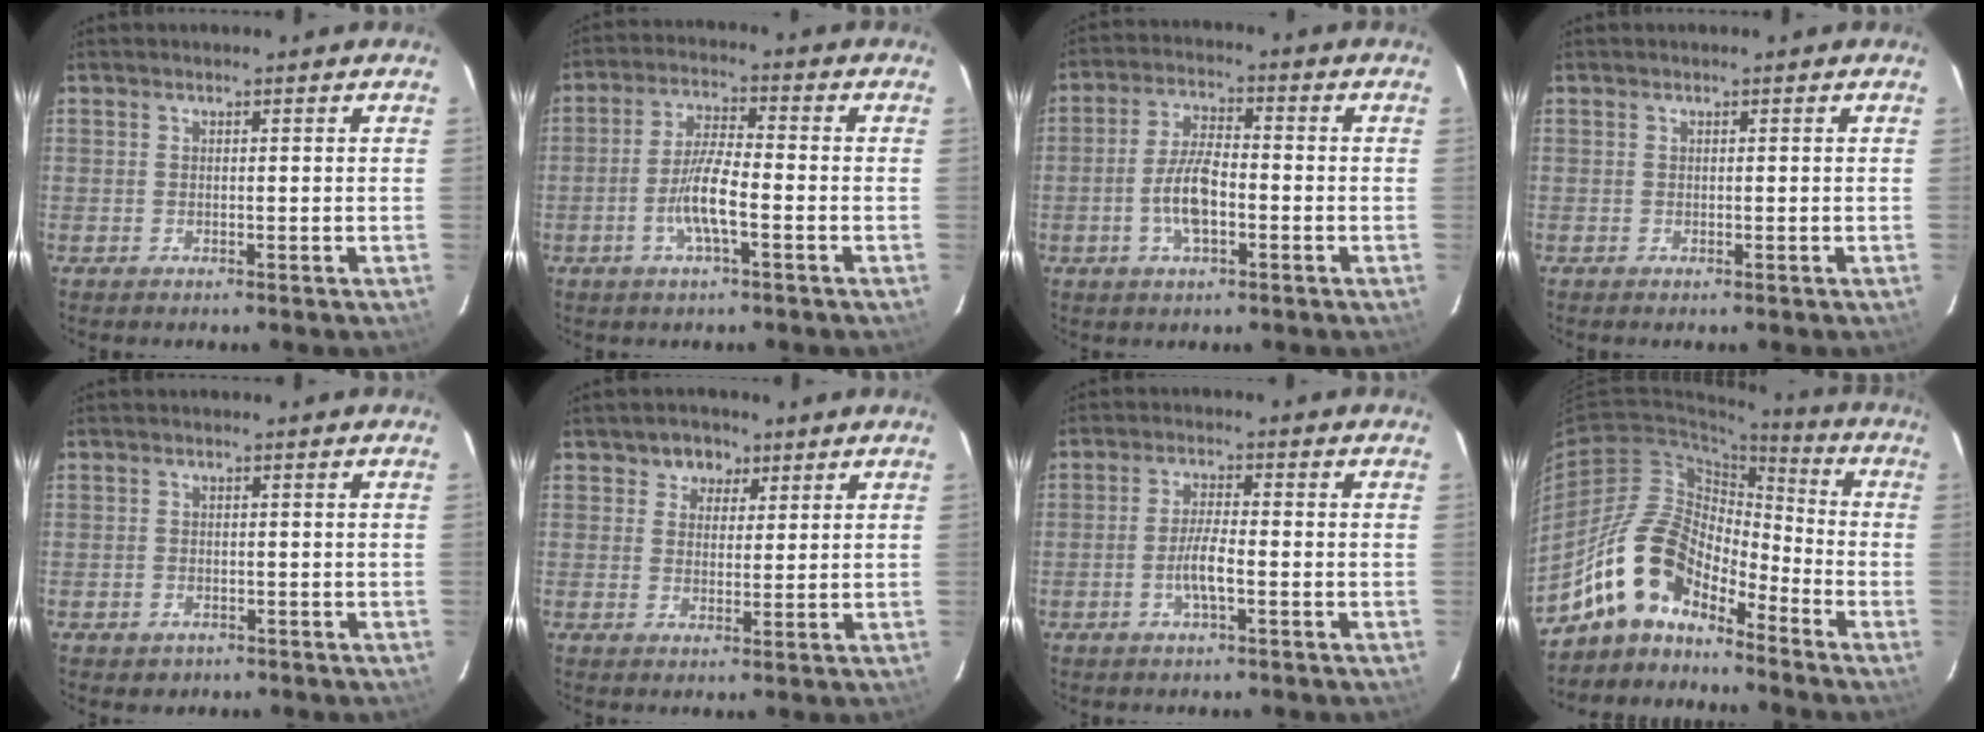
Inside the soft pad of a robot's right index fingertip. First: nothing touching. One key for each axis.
{"total": 7.0, "fx": -2.7, "fy": 1.2, "fz": 6.4, "tx": -0.130, "ty": 0.000, "tz": -0.052}
{"total": 7.7, "fx": -2.3, "fy": 3.0, "fz": 6.7, "tx": -0.137, "ty": 0.006, "tz": -0.043}
{"total": 0.0}
{"total": 2.3, "fx": -1.2, "fy": 1.9, "fz": 0.5, "tx": -0.016, "ty": 0.001, "tz": -0.012}
{"total": 4.7, "fx": 2.5, "fy": 3.9, "fz": 0.9, "tx": -0.004, "ty": 0.008, "tz": 0.038}
{"total": 4.5, "fx": -1.7, "fy": 0.7, "fz": 4.1, "tx": -0.083, "ty": -0.001, "tz": -0.033}
{"total": 13.3, "fx": -10.3, "fy": 5.8, "fz": 6.1, "tx": -0.109, "ty": 0.021, "tz": -0.204}